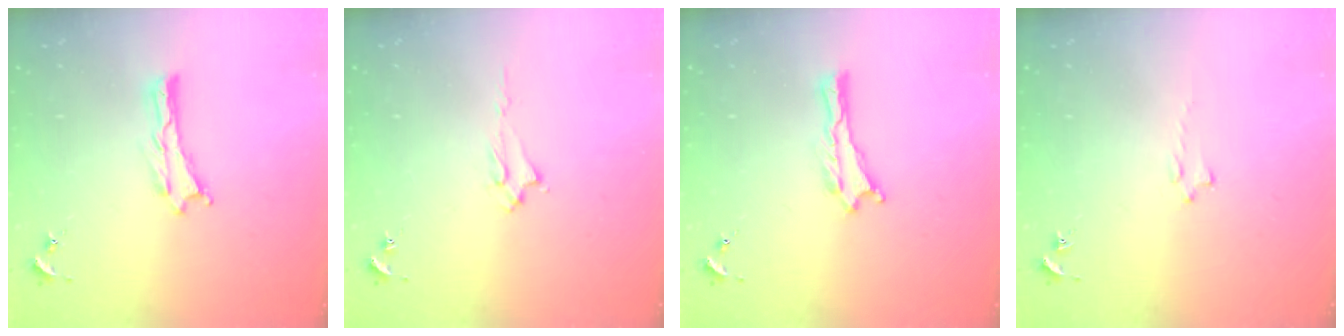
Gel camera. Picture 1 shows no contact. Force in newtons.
{"total": 1.9, "press": 1.8, "slide": 0.4}
{"total": 0.0}
{"total": 0.8, "press": 0.7, "slide": 0.2}